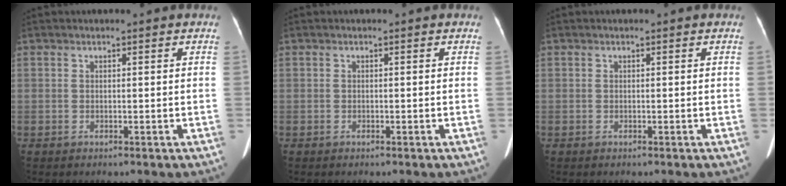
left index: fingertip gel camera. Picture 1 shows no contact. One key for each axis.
{"total": 0.0}
{"total": 0.0}